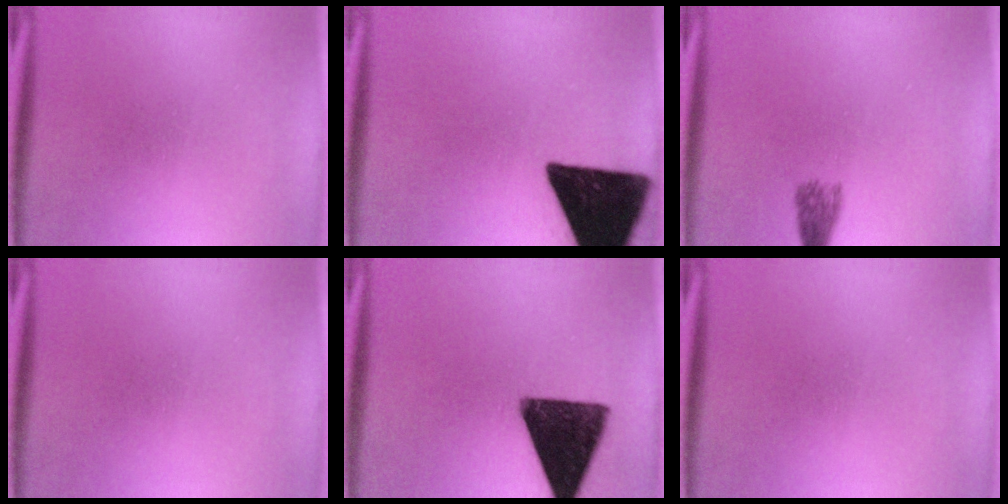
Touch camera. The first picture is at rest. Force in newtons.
{"total": 18.9}
{"total": 2.7}
{"total": 0.0}
{"total": 15.0}
{"total": 0.0}